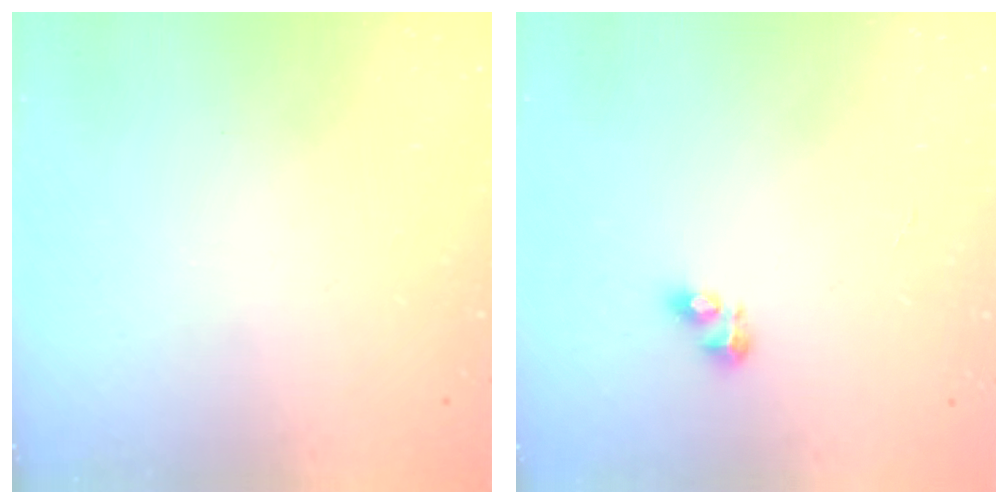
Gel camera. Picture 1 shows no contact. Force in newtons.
{"total": 2.9, "press": 2.9, "slide": 0.4}